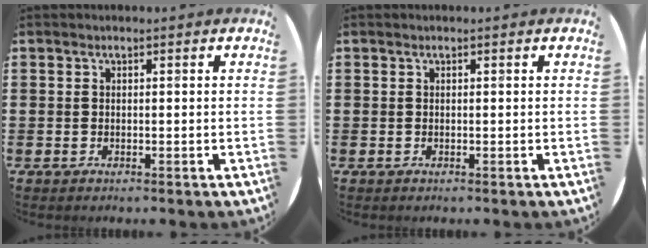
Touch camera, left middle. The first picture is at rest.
{"total": 0.0}